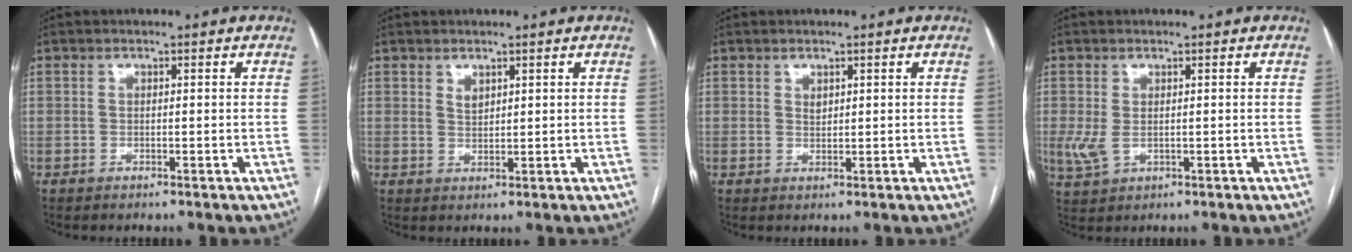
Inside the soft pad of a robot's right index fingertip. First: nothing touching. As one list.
[{"total": 1.6, "force": [1.1, 0.8, 0.8], "torque": [-0.015, -0.002, 0.024]}, {"total": 1.1, "force": [0.6, 0.6, 0.6], "torque": [-0.010, -0.001, 0.014]}, {"total": 3.1, "force": [0.0, 1.7, 2.5], "torque": [-0.065, -0.003, 0.013]}]